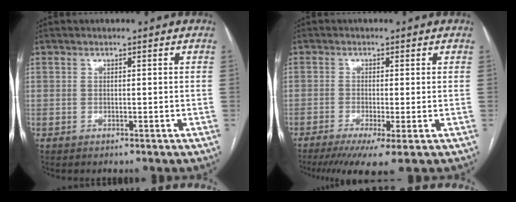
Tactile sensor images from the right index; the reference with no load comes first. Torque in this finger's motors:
{"motor_torque": [0.64, -0.39, 0.36, 0.07]}